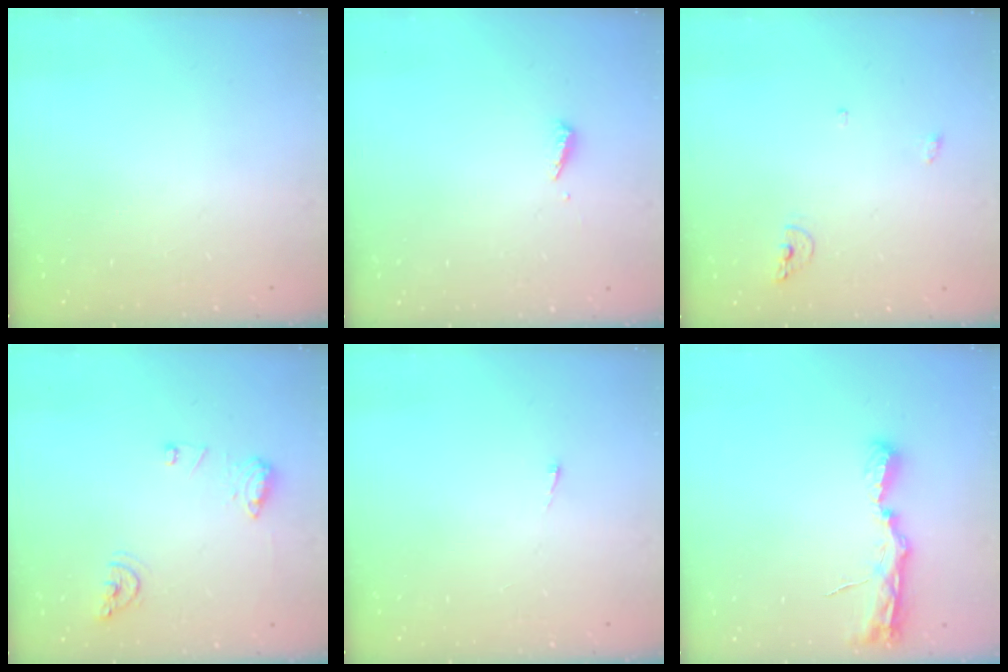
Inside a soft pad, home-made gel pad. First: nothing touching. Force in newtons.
{"total": 2.5, "press": 2.5, "slide": 0.1}
{"total": 5.7, "press": 5.6, "slide": 1.2}
{"total": 10.4, "press": 10.4, "slide": 1.0}
{"total": 2.7, "press": 2.7, "slide": 0.4}
{"total": 7.6, "press": 7.6, "slide": 0.9}